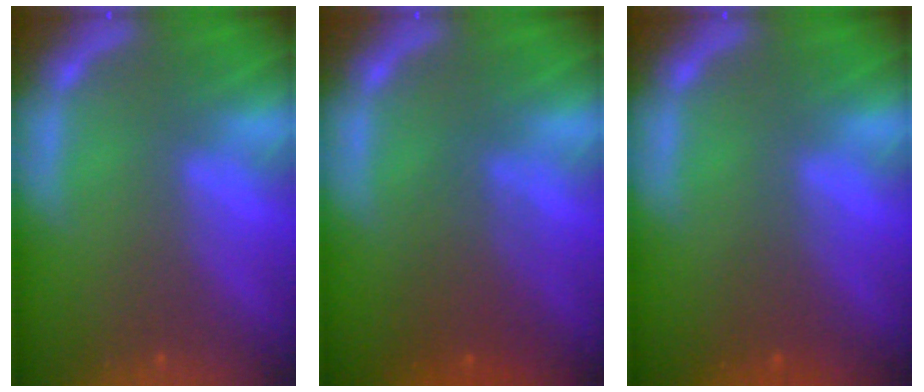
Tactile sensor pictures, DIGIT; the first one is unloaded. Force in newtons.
{"total": 3.6}
{"total": 1.4}